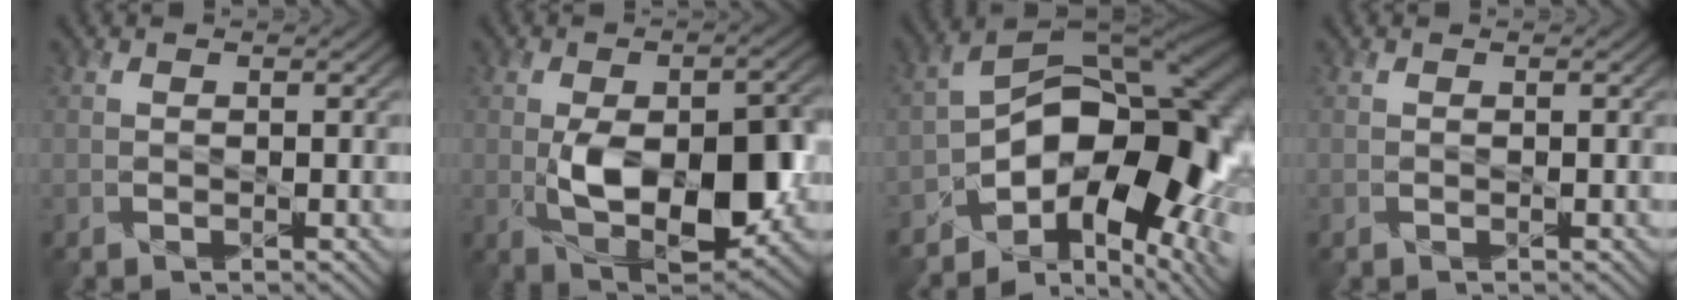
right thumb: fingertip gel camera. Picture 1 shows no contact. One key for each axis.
{"total": 12.6, "fx": -1.8, "fy": 6.6, "fz": 10.6, "tx": -0.173, "ty": -0.016, "tz": -0.025}
{"total": 17.3, "fx": -5.8, "fy": 9.8, "fz": 13.0, "tx": -0.164, "ty": -0.008, "tz": -0.092}
{"total": 0.0}